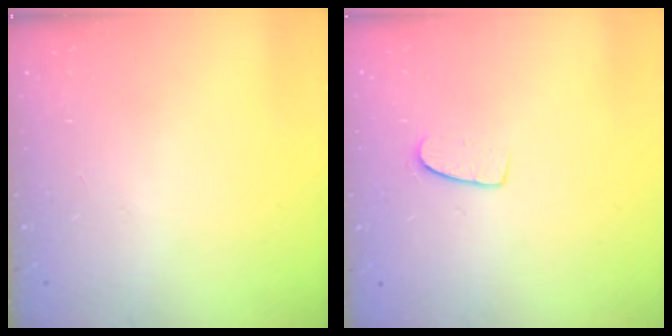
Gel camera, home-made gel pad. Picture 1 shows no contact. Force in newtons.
{"total": 7.0, "press": 7.0, "slide": 0.4}